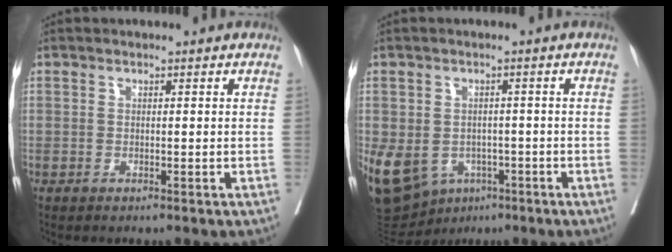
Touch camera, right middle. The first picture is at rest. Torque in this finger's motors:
{"motor_torque": [1.47, -0.37, 1.05, 0.21]}